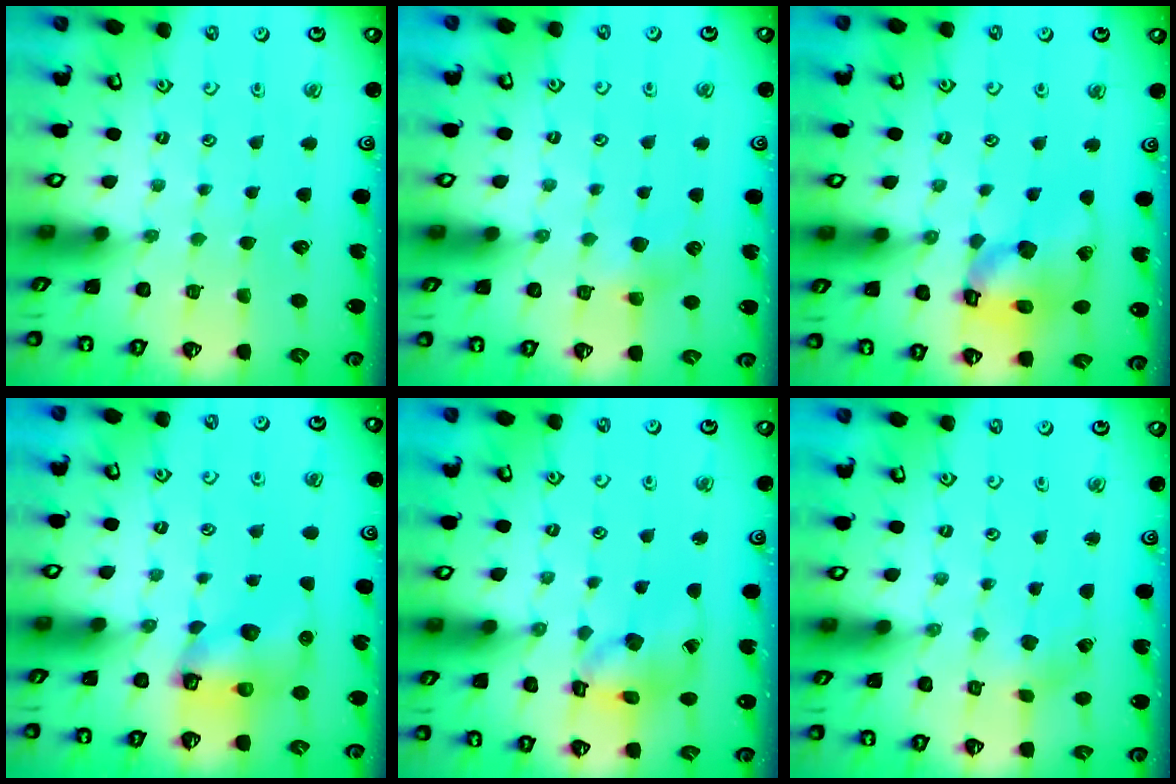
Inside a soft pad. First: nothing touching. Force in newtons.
{"total": 5.4, "press": 5.3, "slide": 0.6}
{"total": 14.6, "press": 14.4, "slide": 2.3}
{"total": 7.0, "press": 7.0, "slide": 0.1}
{"total": 12.0, "press": 11.9, "slide": 1.5}
{"total": 1.3, "press": 1.3, "slide": 0.1}